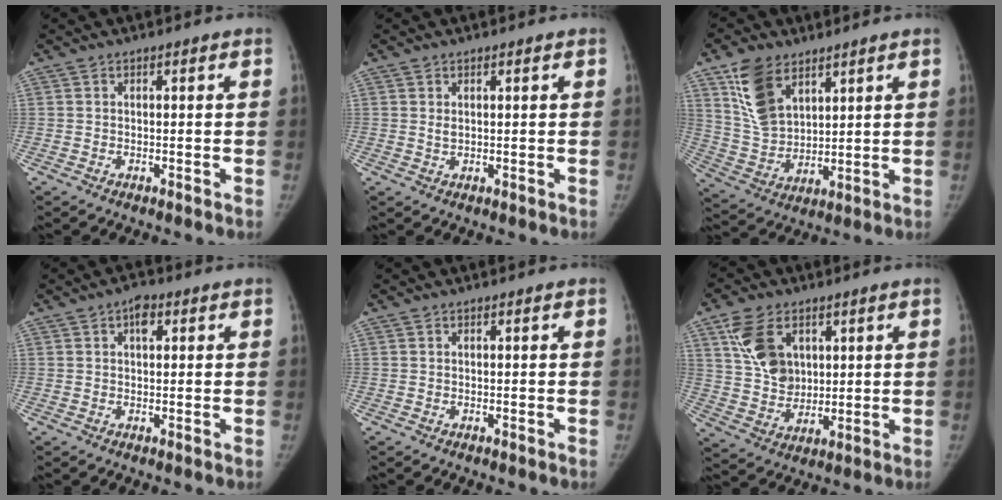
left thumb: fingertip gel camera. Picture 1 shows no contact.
{"total": 1.2, "force": [0.3, 0.8, 0.8], "torque": [-0.009, -0.002, 0.008]}
{"total": 12.2, "force": [6.6, 7.4, 7.1], "torque": [-0.112, -0.025, 0.142]}
{"total": 3.1, "force": [1.2, 2.0, 2.1], "torque": [-0.021, 0.004, 0.013]}
{"total": 0.0}
{"total": 11.2, "force": [4.5, 8.1, 6.3], "torque": [-0.085, -0.018, 0.094]}